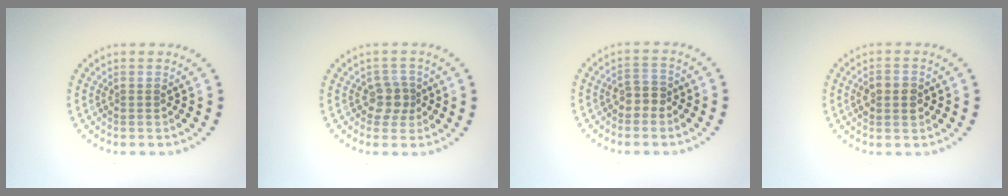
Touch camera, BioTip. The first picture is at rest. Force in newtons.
{"total": 2.2, "press": 1.9, "slide": 1.1}
{"total": 1.9, "press": 1.6, "slide": 1.0}
{"total": 2.9, "press": 2.9, "slide": 0.1}